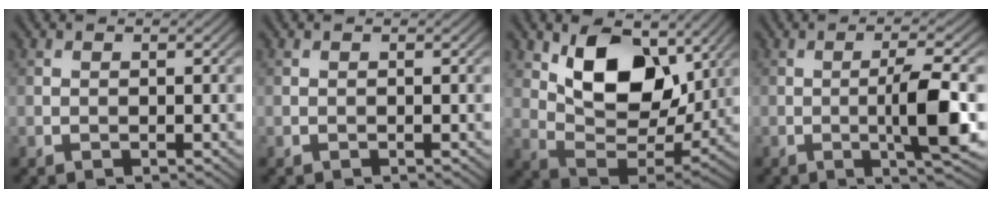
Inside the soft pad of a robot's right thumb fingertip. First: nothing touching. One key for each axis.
{"total": 0.0}
{"total": 12.0, "fx": 4.9, "fy": 7.1, "fz": 8.3, "tx": -0.150, "ty": -0.011, "tz": 0.084}
{"total": 6.9, "fx": -1.0, "fy": 0.8, "fz": 6.8, "tx": -0.119, "ty": 0.008, "tz": -0.019}